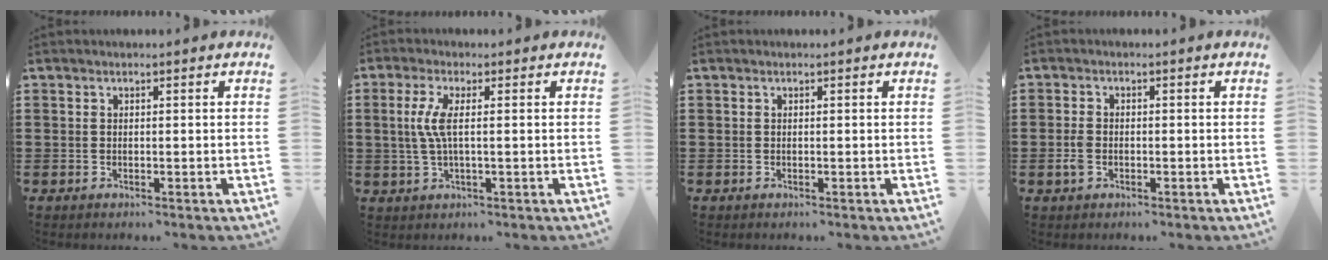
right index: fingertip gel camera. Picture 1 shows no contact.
{"total": 4.2, "force": [0.2, 0.5, 4.2], "torque": [-0.102, -0.011, -0.007]}
{"total": 0.0}
{"total": 2.3, "force": [-0.8, 1.4, 1.7], "torque": [-0.048, -0.007, -0.017]}